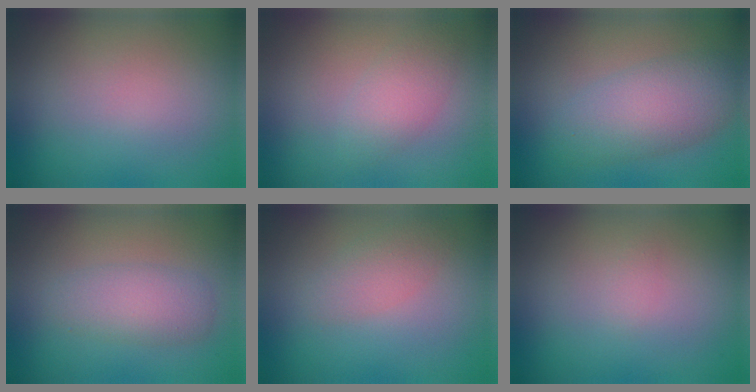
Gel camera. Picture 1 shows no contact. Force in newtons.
{"total": 2.4, "press": 2.4, "slide": 0.0}
{"total": 4.5, "press": 4.5, "slide": 0.2}
{"total": 2.9, "press": 2.9, "slide": 0.1}
{"total": 2.2, "press": 2.2, "slide": 0.1}
{"total": 0.6, "press": 0.6, "slide": 0.1}